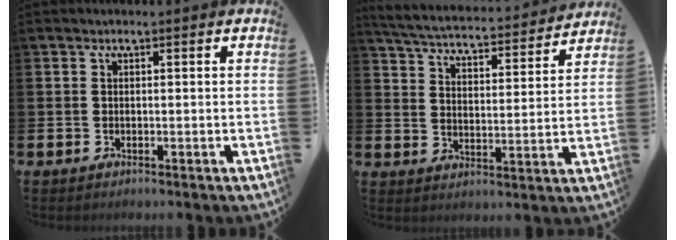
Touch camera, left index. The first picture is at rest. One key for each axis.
{"total": 5.0, "fx": 4.9, "fy": 0.7, "fz": 1.1, "tx": -0.048, "ty": -0.042, "tz": 0.078}